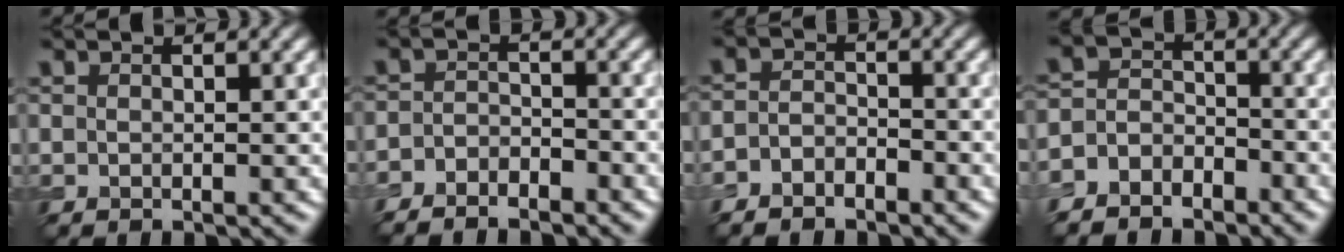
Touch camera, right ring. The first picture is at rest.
{"total": 3.2, "force": [-2.9, 1.2, 0.9], "torque": [-0.013, 0.000, -0.059]}
{"total": 2.5, "force": [-2.0, 1.3, 0.8], "torque": [-0.016, 0.003, -0.045]}
{"total": 5.2, "force": [-4.1, 3.0, 0.8], "torque": [0.007, 0.002, -0.077]}